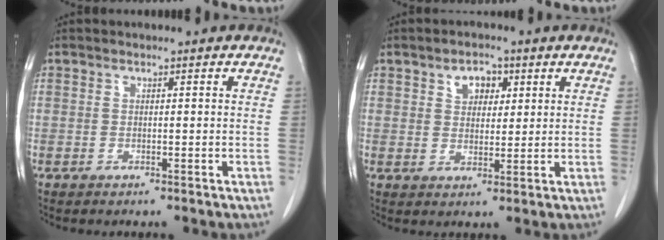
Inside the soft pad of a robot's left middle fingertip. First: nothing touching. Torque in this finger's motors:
{"motor_torque": [0.54, -0.44, -0.05, 0.03]}